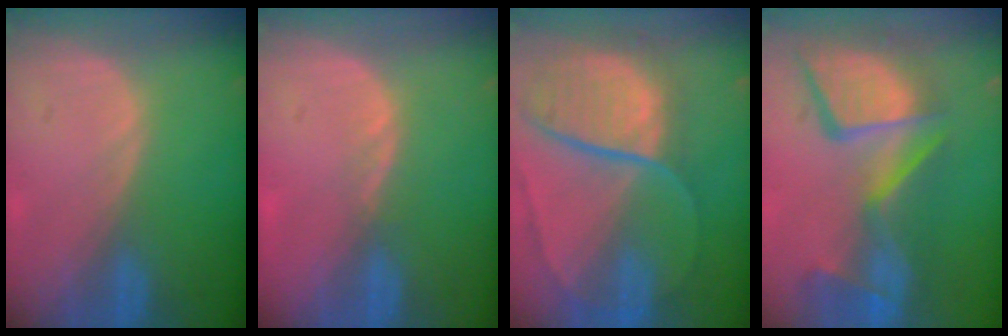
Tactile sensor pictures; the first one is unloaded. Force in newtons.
{"total": 1.1, "press": 1.0, "slide": 0.5}
{"total": 10.7, "press": 9.0, "slide": 5.9}
{"total": 13.8, "press": 11.3, "slide": 8.0}